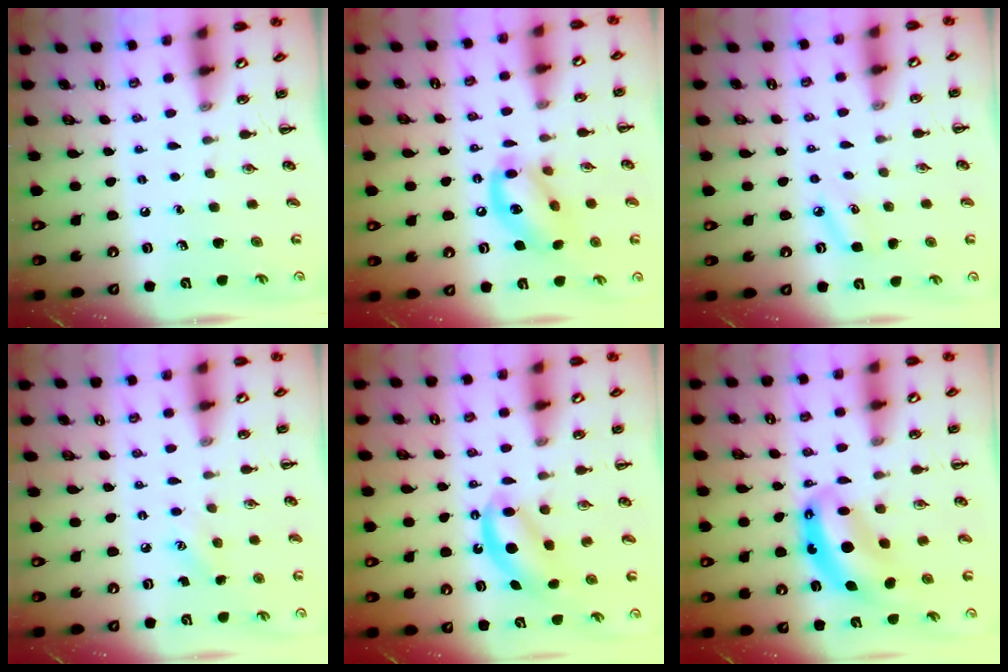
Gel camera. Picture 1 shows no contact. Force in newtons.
{"total": 14.5, "press": 14.4, "slide": 2.3}
{"total": 5.7, "press": 5.5, "slide": 1.5}
{"total": 6.3, "press": 6.1, "slide": 1.7}
{"total": 6.3, "press": 6.3, "slide": 0.8}
{"total": 8.6, "press": 8.3, "slide": 2.2}